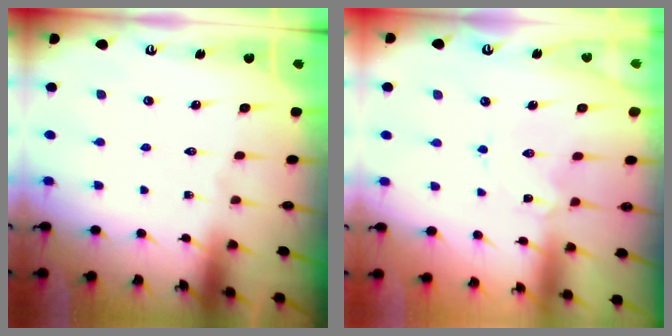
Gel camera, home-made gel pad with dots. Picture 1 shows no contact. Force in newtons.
{"total": 1.1, "press": 1.1, "slide": 0.2}